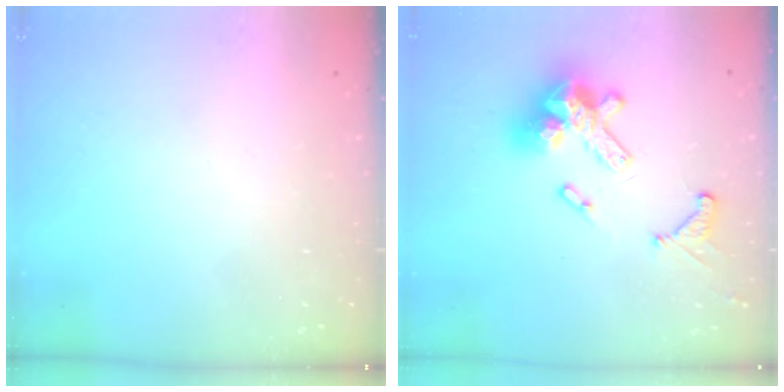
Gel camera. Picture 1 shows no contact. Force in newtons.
{"total": 16.7, "press": 16.6, "slide": 1.5}